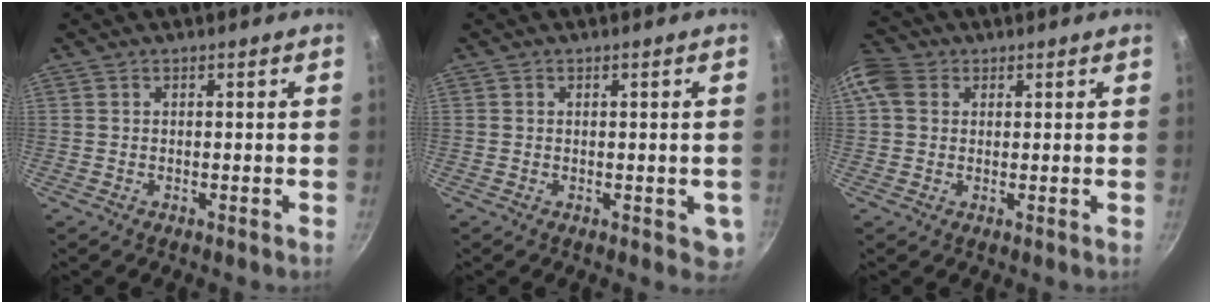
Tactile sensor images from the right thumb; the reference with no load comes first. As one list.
[{"total": 3.3, "force": [-0.4, 2.2, 2.5], "torque": [-0.024, -0.002, -0.003]}, {"total": 6.1, "force": [1.6, 5.0, 3.1], "torque": [-0.047, 0.009, 0.016]}]